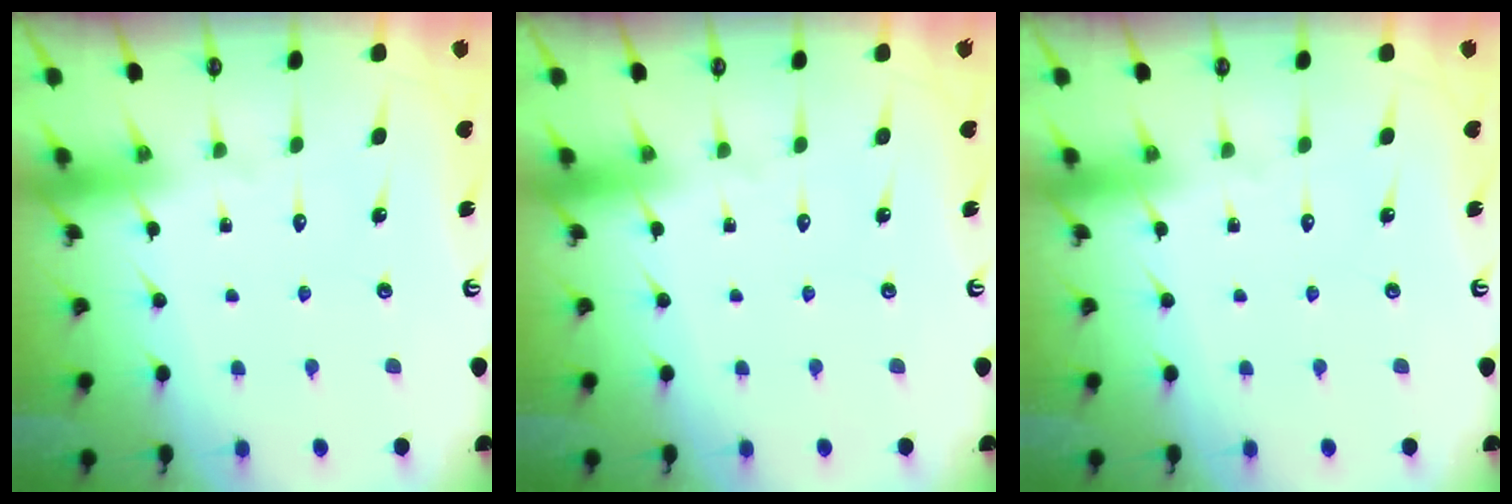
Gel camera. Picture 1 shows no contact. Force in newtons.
{"total": 0.0}
{"total": 0.0}